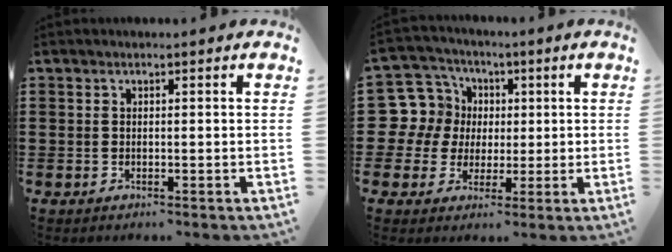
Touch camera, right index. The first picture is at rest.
{"total": 10.2, "force": [1.2, 9.9, 2.3], "torque": [-0.102, 0.000, 0.026]}